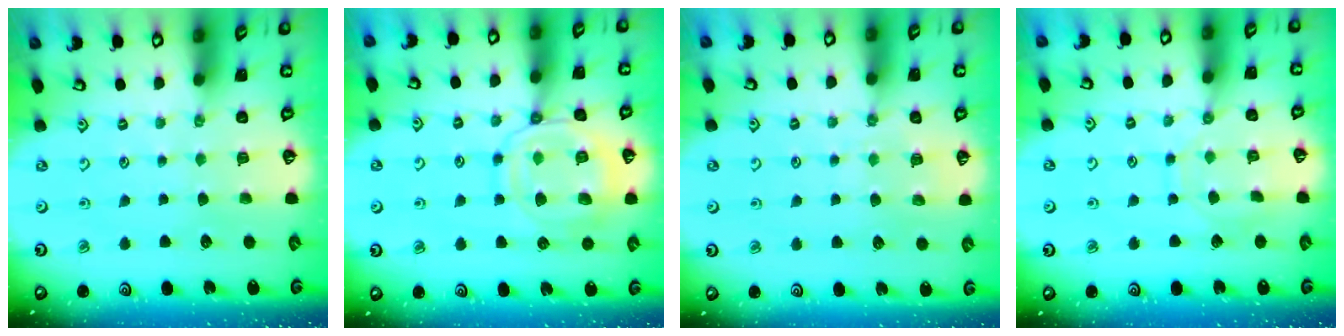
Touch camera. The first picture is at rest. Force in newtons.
{"total": 13.4, "press": 13.3, "slide": 1.1}
{"total": 5.0, "press": 4.9, "slide": 0.6}
{"total": 8.6, "press": 8.5, "slide": 0.8}